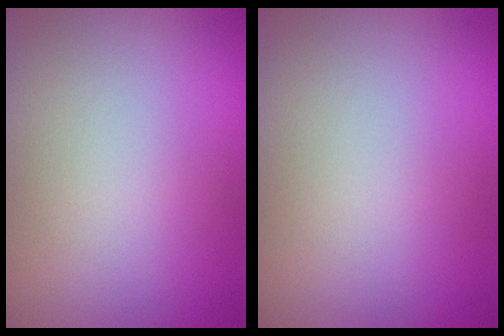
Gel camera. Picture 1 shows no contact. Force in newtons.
{"total": 0.0}